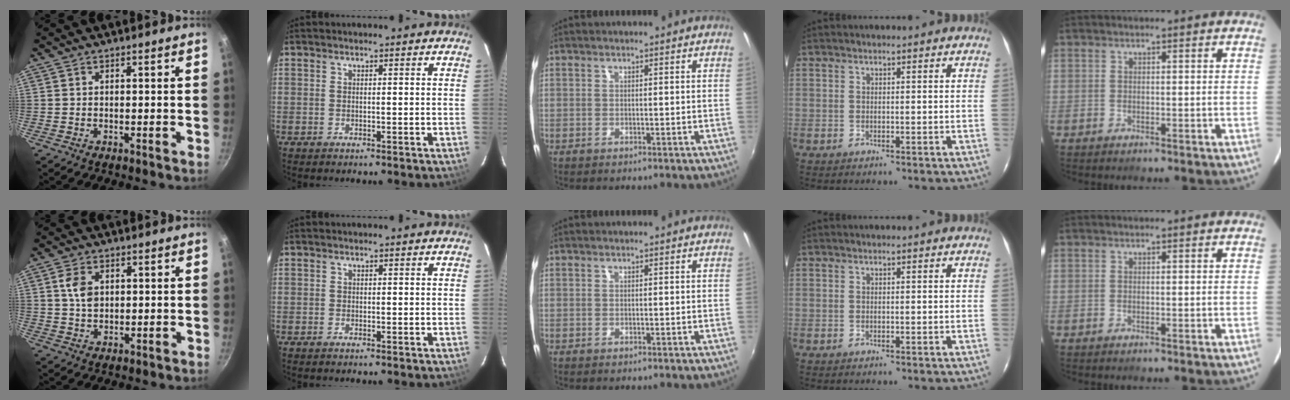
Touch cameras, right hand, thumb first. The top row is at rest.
{"thumb": {"total": 6.6, "force": [1.5, 4.5, 4.6], "torque": [-0.077, -0.001, 0.028]}}